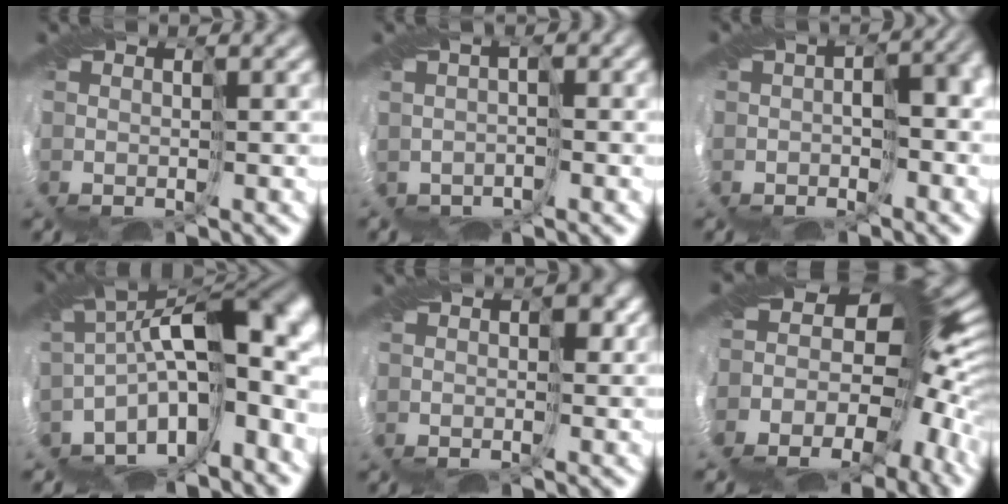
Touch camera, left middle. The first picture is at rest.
{"total": 1.5, "force": [-1.0, 1.1, 0.4], "torque": [0.002, -0.002, -0.018]}
{"total": 3.5, "force": [-1.4, 1.9, 2.5], "torque": [-0.031, -0.001, -0.018]}
{"total": 14.0, "force": [-4.1, 6.6, 11.6], "torque": [-0.161, -0.007, -0.062]}
{"total": 2.4, "force": [0.5, 1.8, 1.6], "torque": [-0.012, 0.006, -0.001]}
{"total": 14.5, "force": [-1.6, 8.7, 11.5], "torque": [-0.167, 0.017, -0.024]}